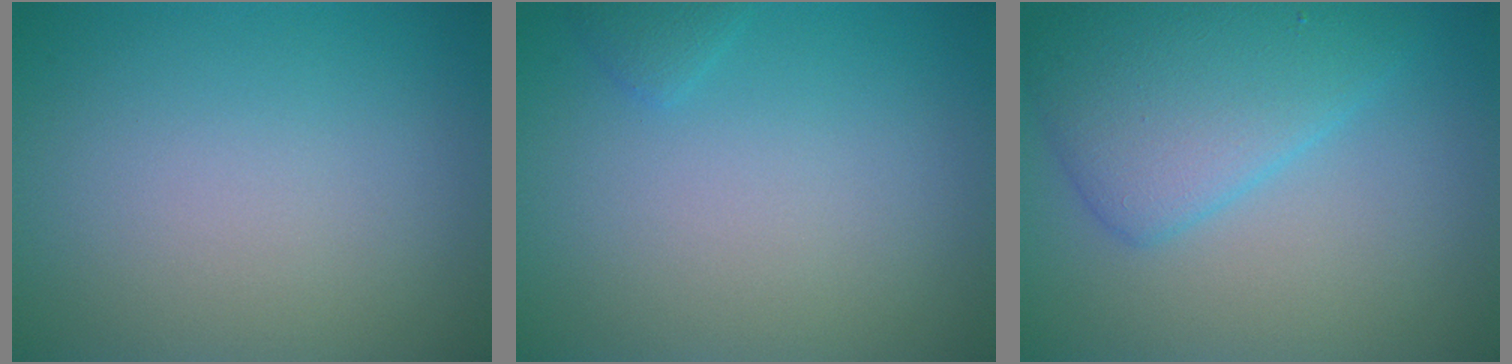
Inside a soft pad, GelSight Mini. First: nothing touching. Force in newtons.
{"total": 0.7, "press": 0.7, "slide": 0.1}
{"total": 5.4, "press": 5.4, "slide": 0.2}